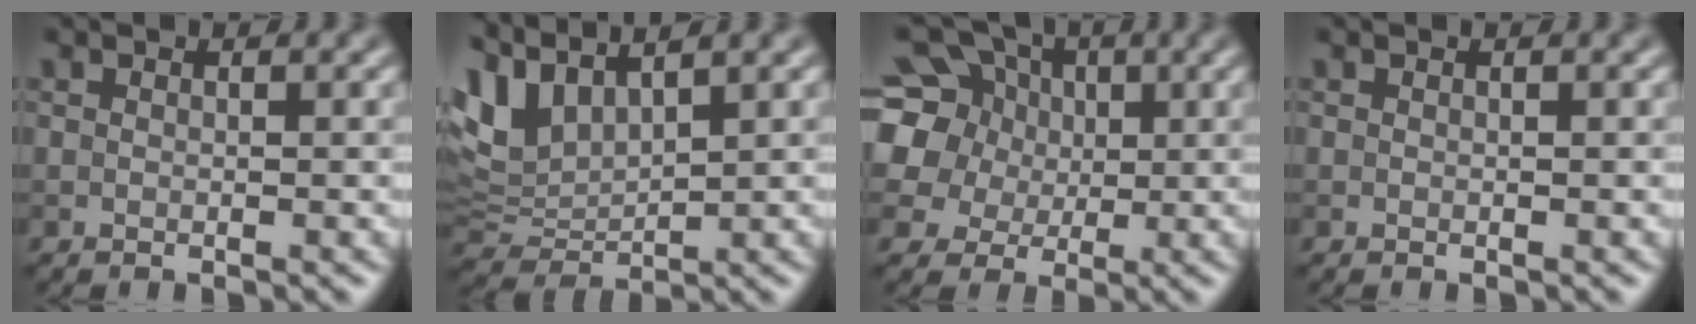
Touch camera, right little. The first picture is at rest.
{"total": 5.2, "force": [3.6, 2.3, 3.1], "torque": [-0.079, 0.004, 0.072]}
{"total": 13.1, "force": [4.0, 10.8, 6.1], "torque": [-0.164, 0.035, 0.063]}
{"total": 0.0}